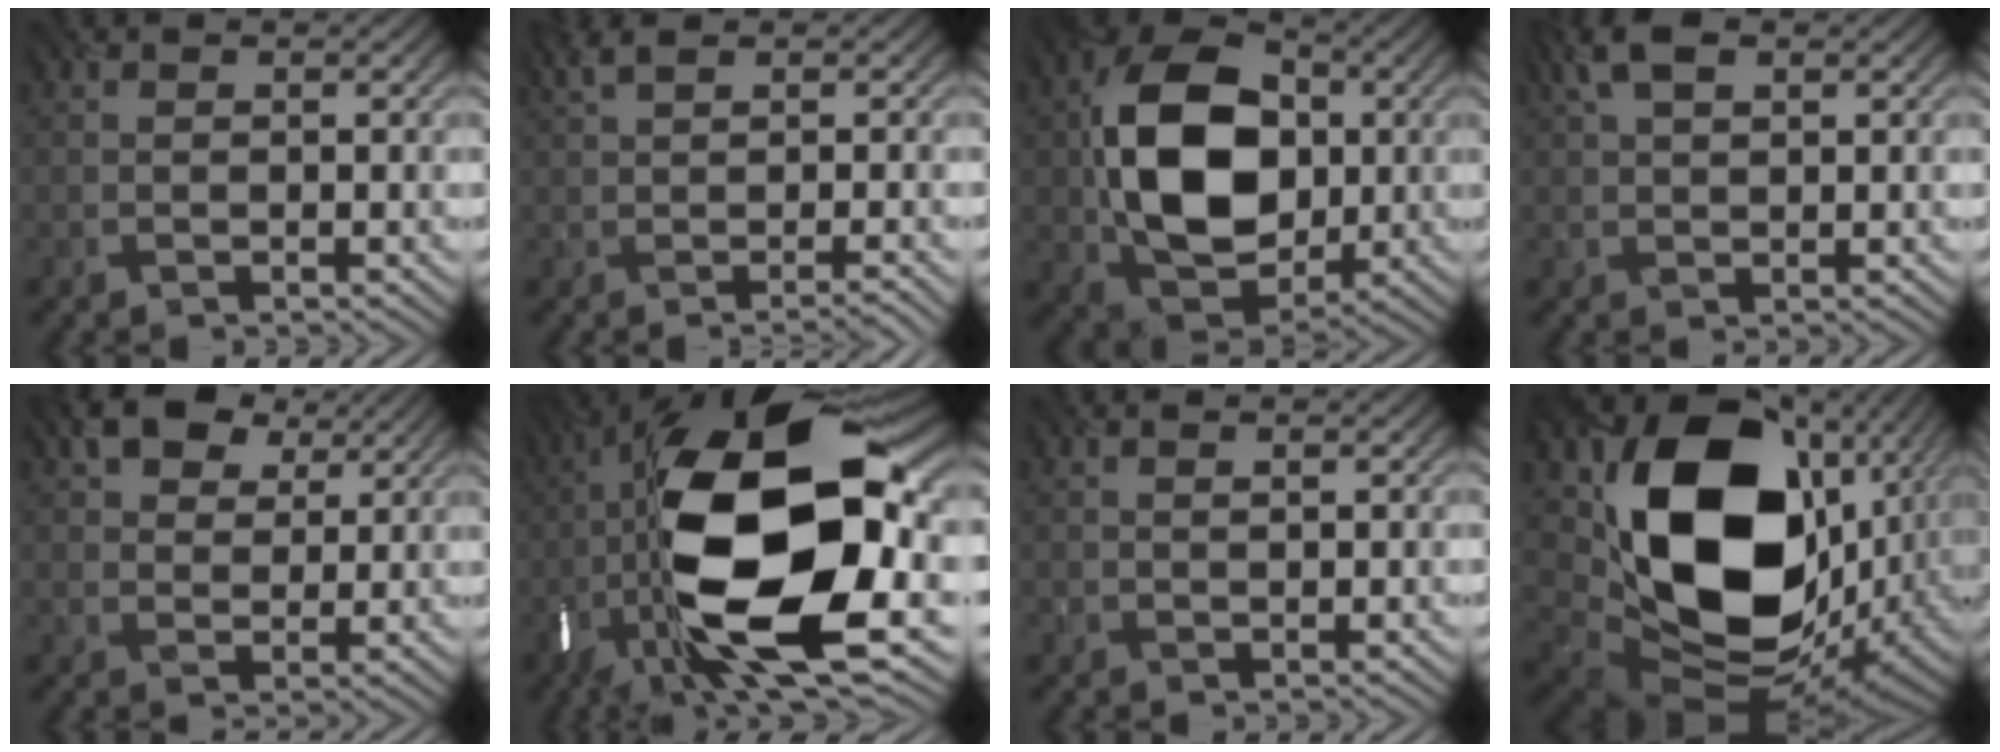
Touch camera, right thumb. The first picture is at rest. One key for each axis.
{"total": 3.4, "fx": 0.2, "fy": 0.6, "fz": 3.3, "tx": -0.050, "ty": 0.013, "tz": 0.000}
{"total": 13.7, "fx": 0.5, "fy": 10.1, "fz": 9.1, "tx": -0.180, "ty": 0.007, "tz": 0.013}
{"total": 3.5, "fx": 2.1, "fy": 1.7, "fz": 2.3, "tx": -0.057, "ty": 0.012, "tz": 0.041}
{"total": 6.0, "fx": 4.0, "fy": 3.8, "fz": 2.3, "tx": -0.043, "ty": 0.005, "tz": 0.072}
{"total": 19.8, "fx": -2.5, "fy": 8.5, "fz": 17.7, "tx": -0.356, "ty": 0.009, "tz": -0.055}
{"total": 0.0}
{"total": 19.6, "fx": 3.4, "fy": 14.7, "fz": 12.5, "tx": -0.297, "ty": -0.055, "tz": 0.096}